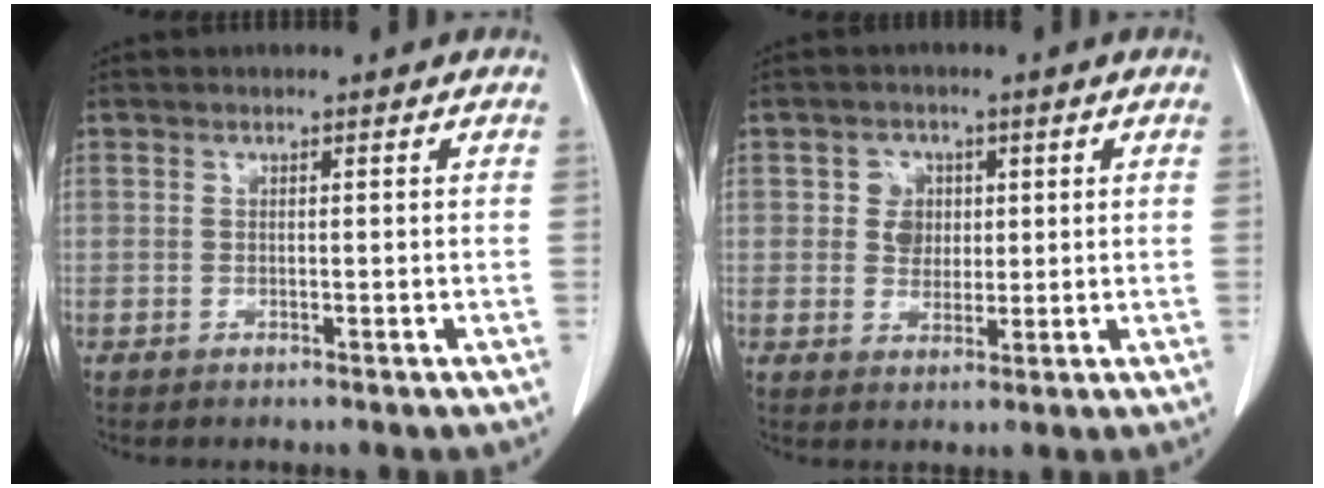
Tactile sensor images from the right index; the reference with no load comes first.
{"total": 4.1, "force": [1.1, 3.7, 1.6], "torque": [-0.025, 0.010, 0.020]}